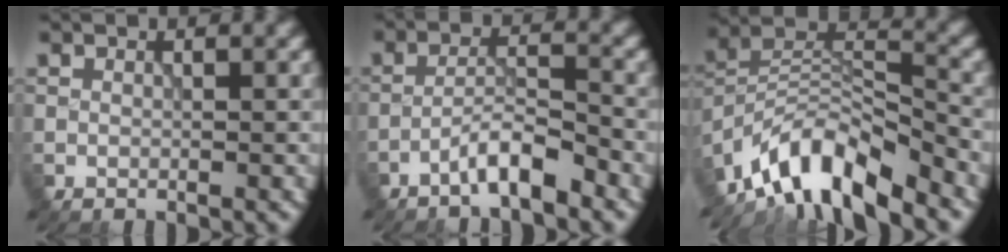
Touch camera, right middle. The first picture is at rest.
{"total": 3.6, "force": [-2.7, 0.5, 2.3], "torque": [-0.039, 0.012, -0.056]}
{"total": 9.2, "force": [-7.2, 2.8, 5.1], "torque": [-0.078, 0.000, -0.145]}